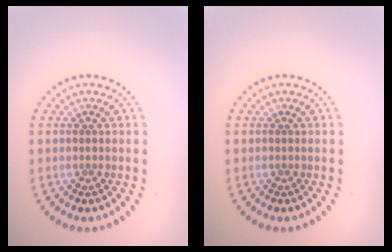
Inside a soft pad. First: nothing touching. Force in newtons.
{"total": 0.0}